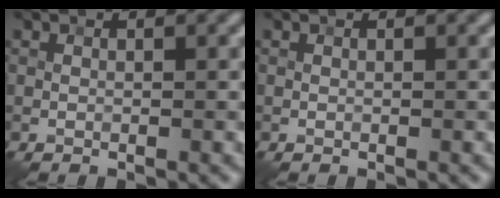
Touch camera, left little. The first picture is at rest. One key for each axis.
{"total": 0.0}